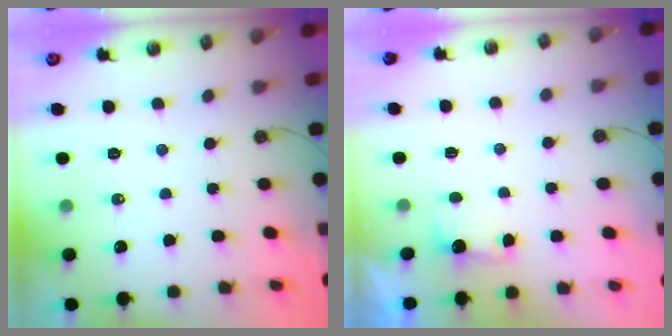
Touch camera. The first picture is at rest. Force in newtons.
{"total": 3.3, "press": 3.2, "slide": 0.9}